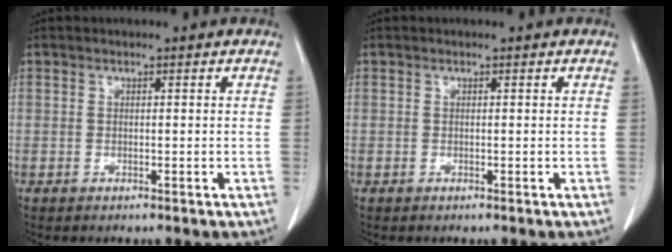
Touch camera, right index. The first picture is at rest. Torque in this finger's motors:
{"motor_torque": [0.00, 0.00, 0.00, 0.00]}